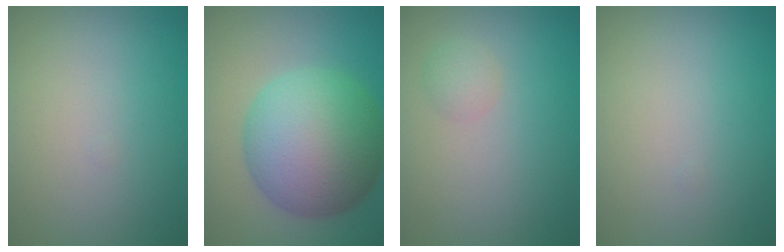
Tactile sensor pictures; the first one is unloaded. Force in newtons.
{"total": 12.4, "press": 12.4, "slide": 0.1}
{"total": 1.3, "press": 1.3, "slide": 0.1}
{"total": 0.0}